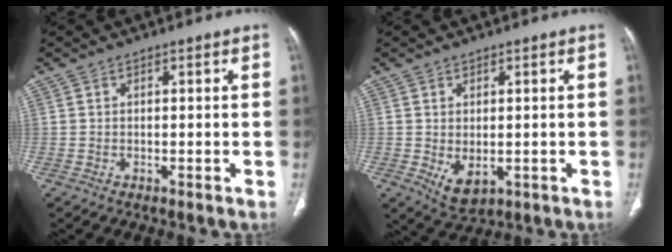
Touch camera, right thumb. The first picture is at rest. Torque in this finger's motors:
{"motor_torque": [-0.38, 0.34, 0.32, 0.50, 0.16]}